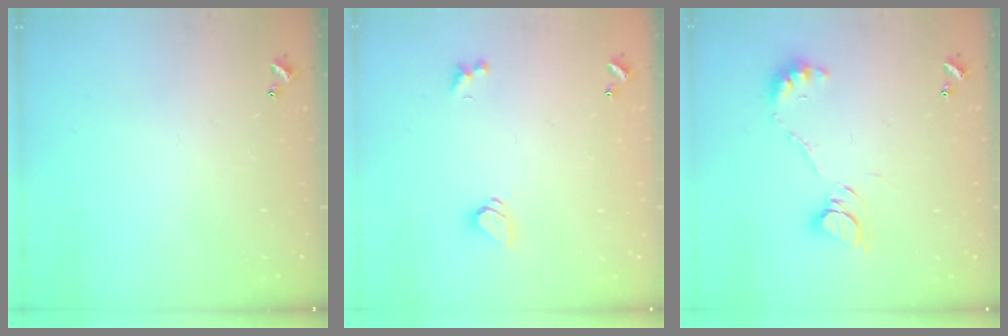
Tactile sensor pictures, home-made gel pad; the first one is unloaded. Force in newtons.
{"total": 1.3, "press": 1.2, "slide": 0.4}
{"total": 9.7, "press": 9.6, "slide": 0.9}